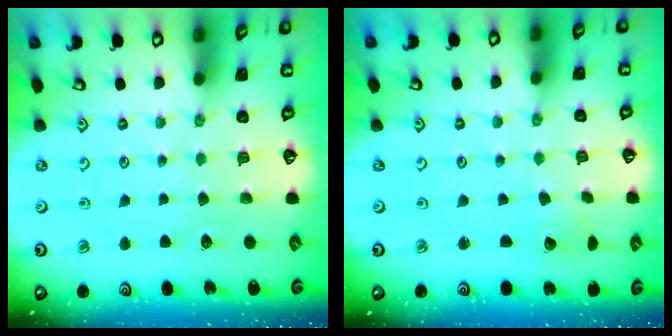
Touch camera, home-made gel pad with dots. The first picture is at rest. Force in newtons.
{"total": 2.2, "press": 2.2, "slide": 0.2}